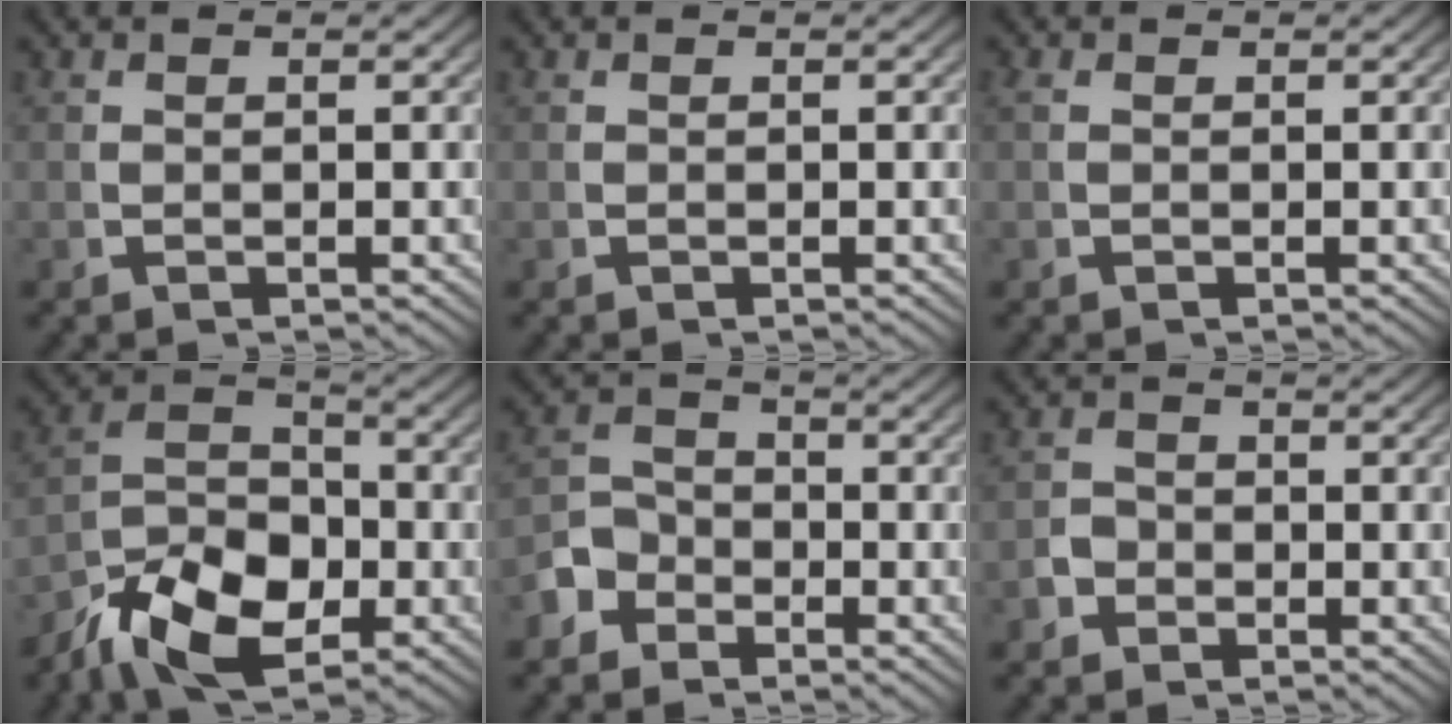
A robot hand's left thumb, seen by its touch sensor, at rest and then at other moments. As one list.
[{"total": 0.0}, {"total": 0.5, "force": [0.1, 0.4, 0.3], "torque": [-0.011, -0.003, 0.005]}, {"total": 9.3, "force": [-2.9, 6.1, 6.3], "torque": [-0.108, -0.028, -0.047]}, {"total": 4.3, "force": [-2.3, 3.4, 1.3], "torque": [-0.017, -0.012, -0.040]}, {"total": 2.0, "force": [-0.9, 1.7, 0.4], "torque": [-0.001, -0.003, -0.022]}]